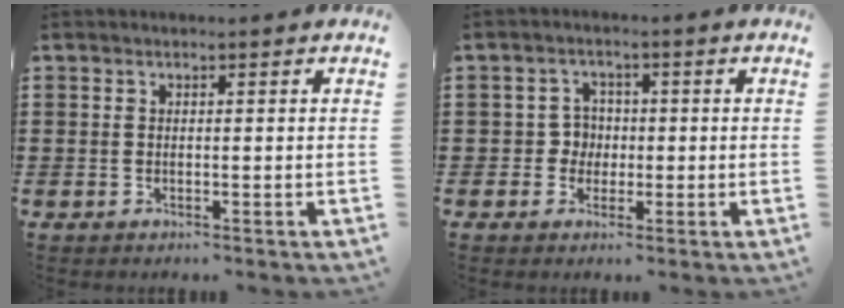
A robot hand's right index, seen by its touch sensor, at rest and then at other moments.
{"total": 3.0, "force": [-0.4, 2.8, 1.1], "torque": [-0.032, 0.007, -0.012]}